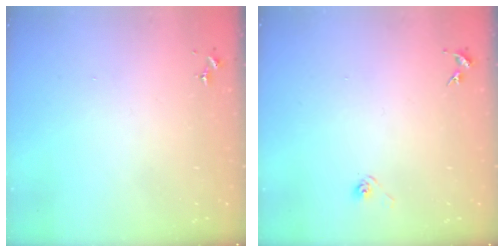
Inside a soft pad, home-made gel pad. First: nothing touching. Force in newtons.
{"total": 2.9, "press": 2.6, "slide": 1.4}